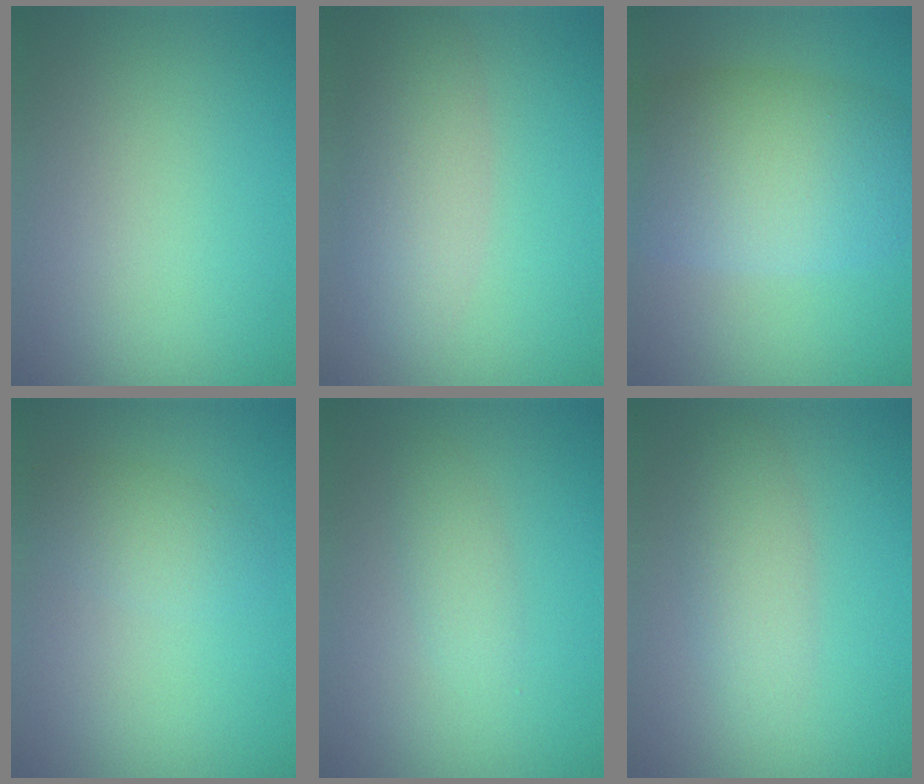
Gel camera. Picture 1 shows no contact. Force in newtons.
{"total": 4.1, "press": 4.1, "slide": 0.2}
{"total": 8.8, "press": 8.8, "slide": 0.5}
{"total": 2.0, "press": 2.0, "slide": 0.1}
{"total": 1.6, "press": 1.6, "slide": 0.0}
{"total": 3.0, "press": 3.0, "slide": 0.1}